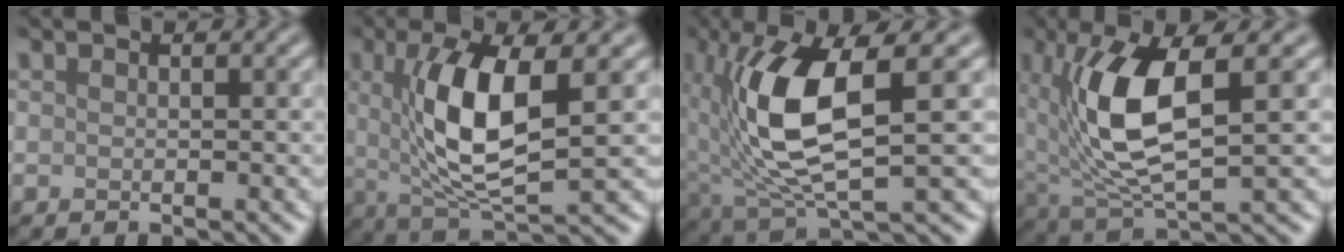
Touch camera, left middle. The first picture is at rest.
{"total": 8.7, "force": [1.2, 2.7, 8.1], "torque": [-0.151, -0.009, 0.026]}
{"total": 9.7, "force": [1.2, 3.3, 9.0], "torque": [-0.190, -0.004, 0.029]}
{"total": 9.1, "force": [1.9, 3.2, 8.3], "torque": [-0.175, -0.004, 0.039]}